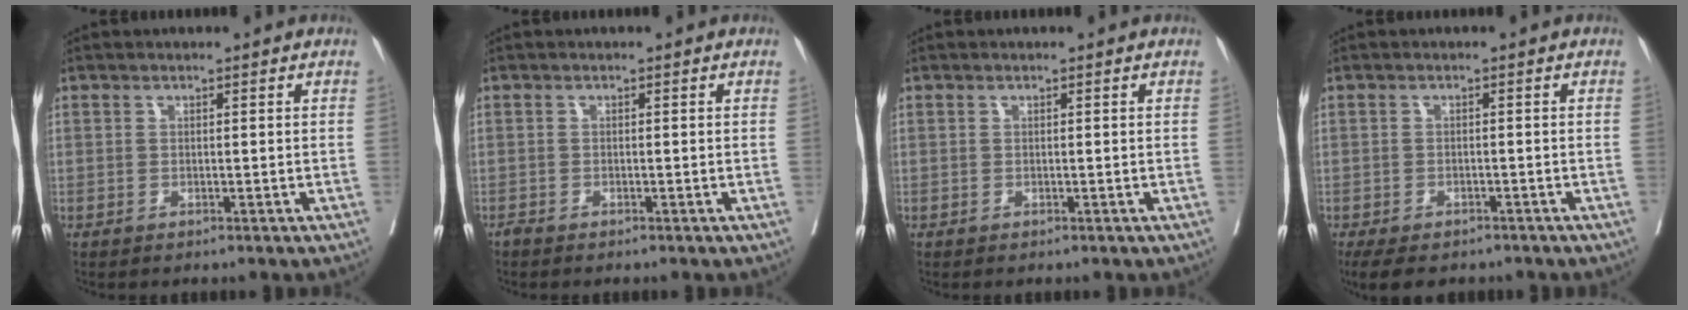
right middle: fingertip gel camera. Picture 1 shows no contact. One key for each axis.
{"total": 0.7, "fx": -0.6, "fy": -0.2, "fz": 0.2, "tx": -0.008, "ty": -0.002, "tz": -0.016}
{"total": 0.0}
{"total": 8.5, "fx": -6.7, "fy": 3.6, "fz": 3.8, "tx": -0.059, "ty": -0.009, "tz": -0.092}